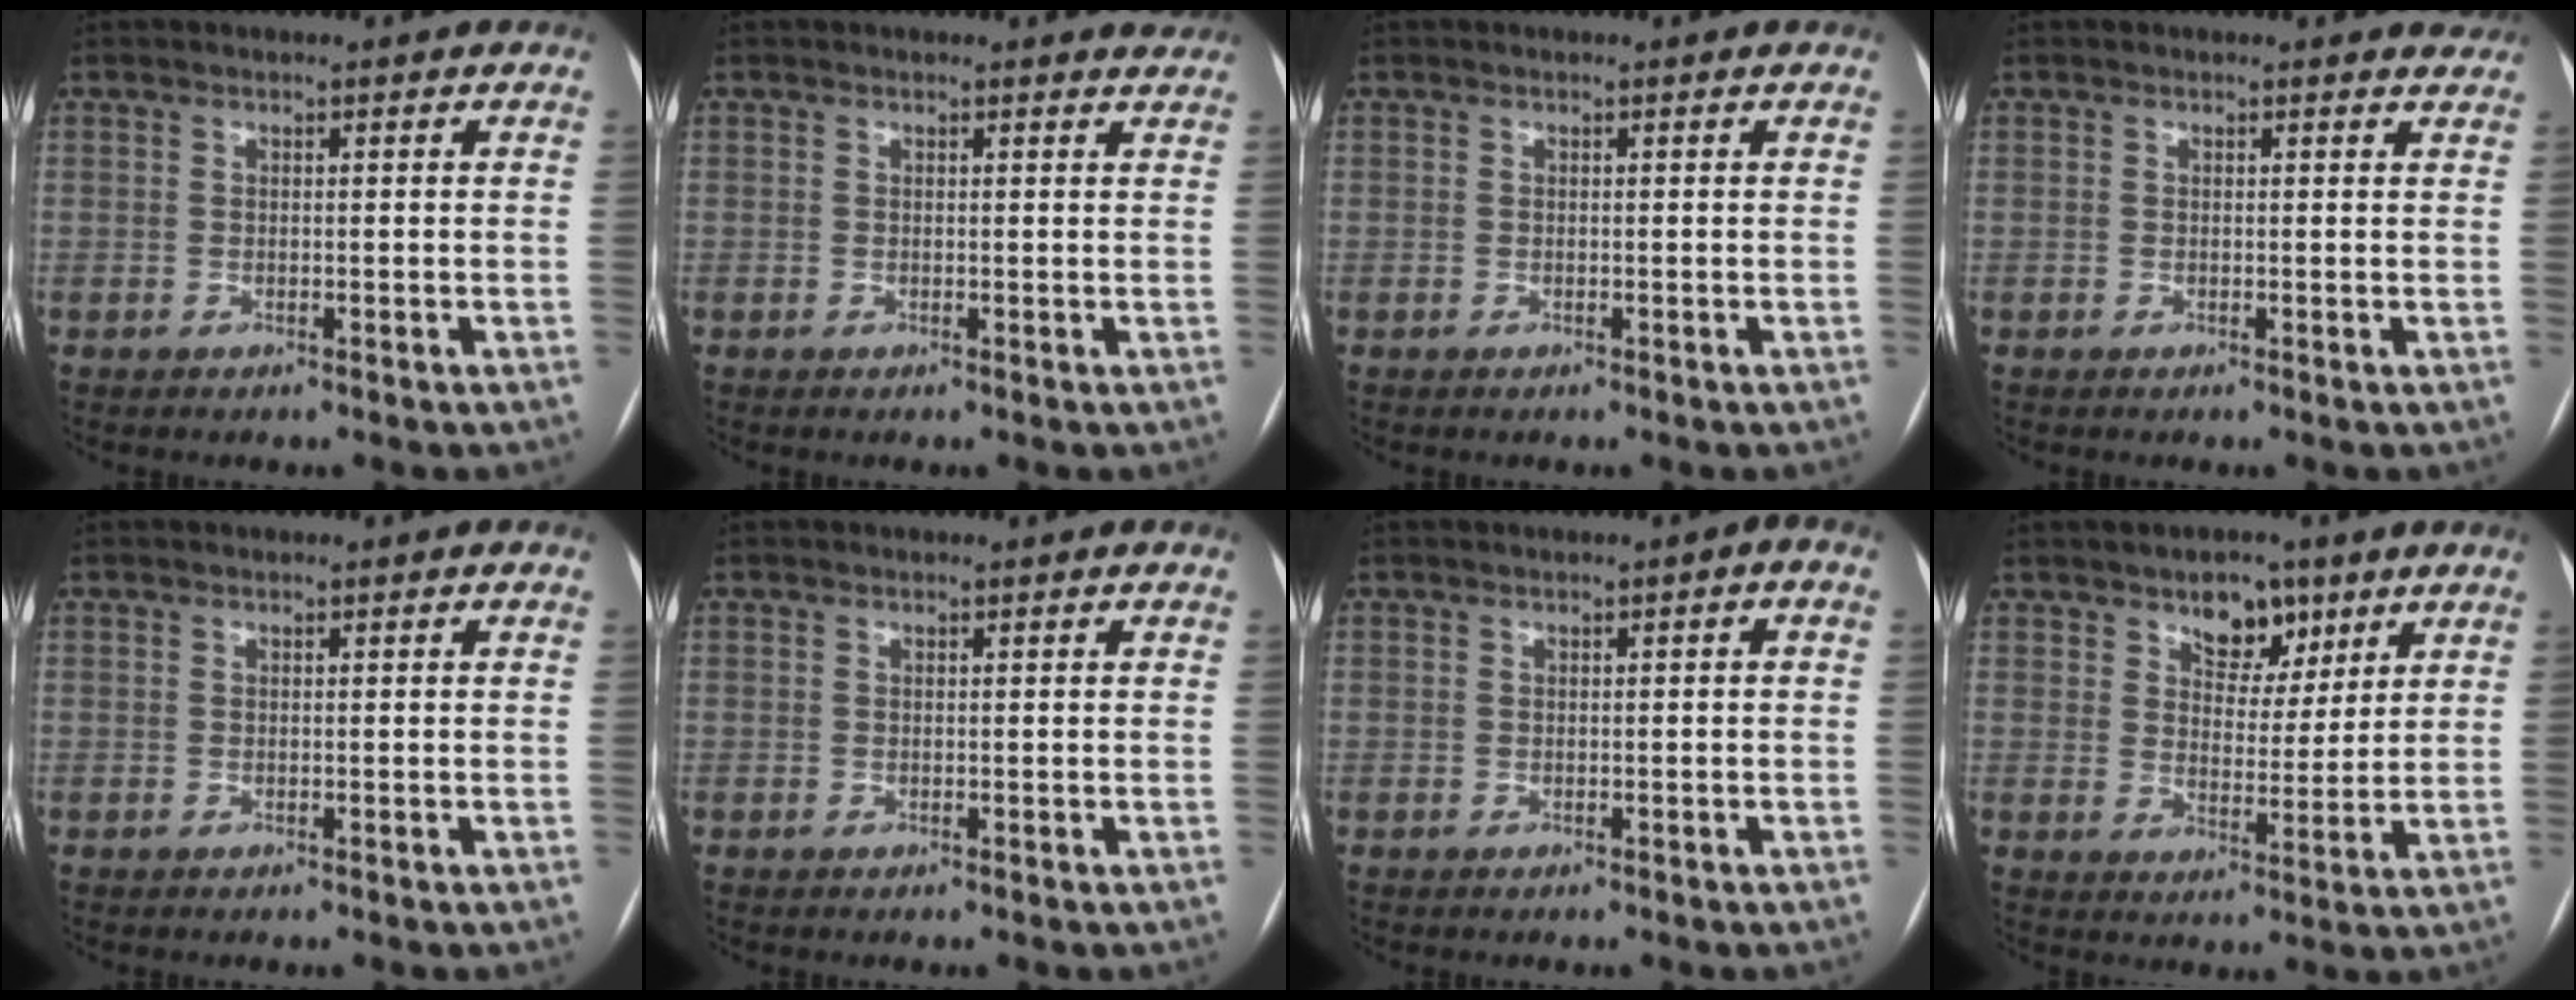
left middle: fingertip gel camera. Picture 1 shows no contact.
{"total": 2.0, "force": [2.0, 0.4, -0.1], "torque": [-0.004, -0.011, 0.002]}
{"total": 0.0}
{"total": 3.0, "force": [2.8, 1.0, 0.1], "torque": [0.005, -0.009, 0.005]}
{"total": 0.0}
{"total": 0.0}
{"total": 0.8, "force": [-0.1, 0.2, 0.8], "torque": [-0.006, 0.005, -0.003]}
{"total": 6.7, "force": [4.3, 3.9, 3.4], "torque": [-0.045, 0.009, 0.071]}